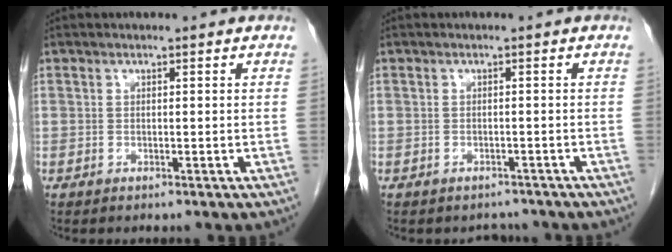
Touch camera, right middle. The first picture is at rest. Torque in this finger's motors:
{"motor_torque": [0.02, -0.01, -0.02, 0.00]}